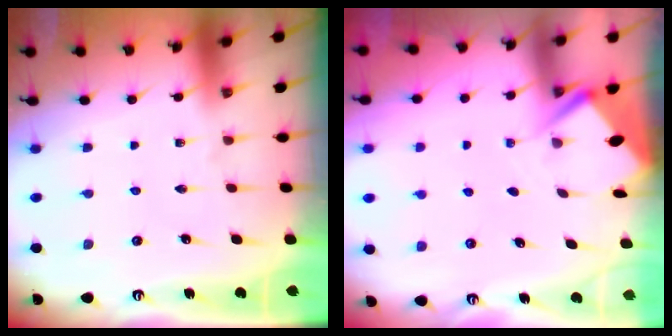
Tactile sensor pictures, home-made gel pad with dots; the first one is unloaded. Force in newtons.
{"total": 2.8, "press": 2.8, "slide": 0.4}